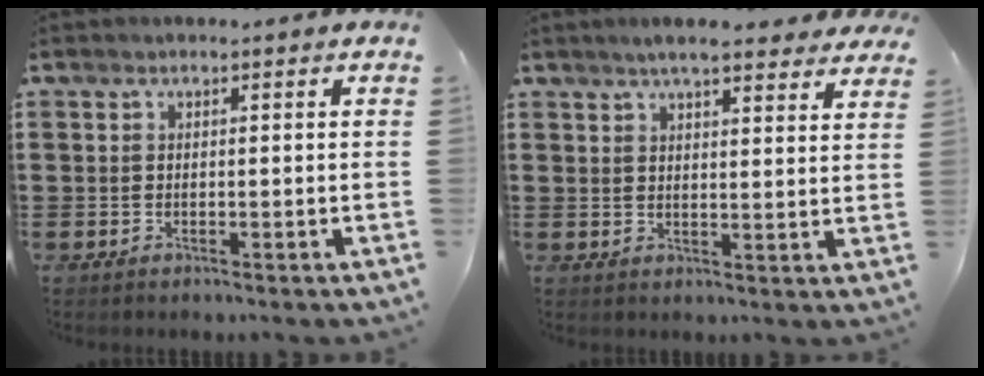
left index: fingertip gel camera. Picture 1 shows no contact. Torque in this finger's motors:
{"motor_torque": [2.14, 0.00, 0.10, 0.01]}